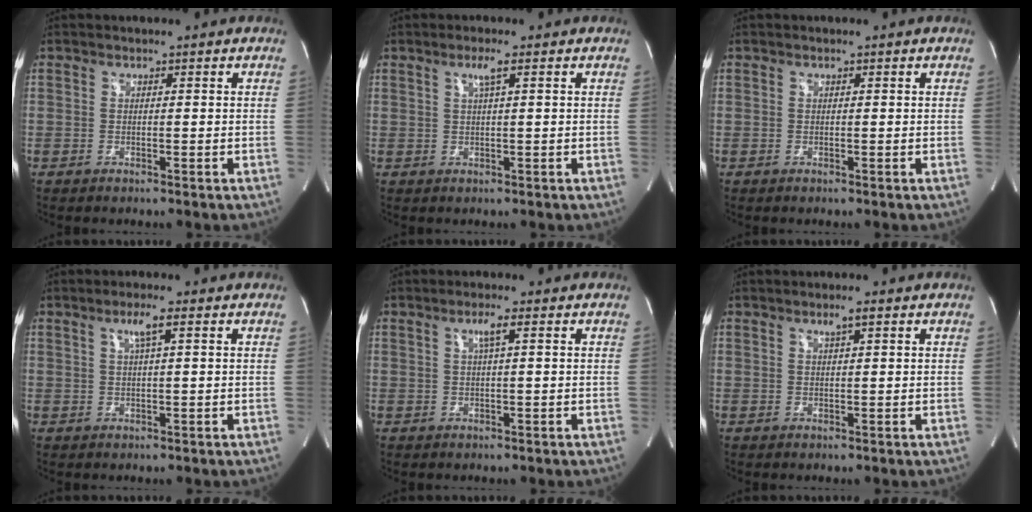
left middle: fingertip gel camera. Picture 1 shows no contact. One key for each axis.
{"total": 2.1, "fx": 1.0, "fy": -0.2, "fz": 1.9, "tx": -0.038, "ty": 0.000, "tz": 0.018}
{"total": 0.0}
{"total": 2.9, "fx": 1.2, "fy": -0.1, "fz": 2.6, "tx": -0.052, "ty": 0.002, "tz": 0.022}
{"total": 2.2, "fx": 0.8, "fy": -0.2, "fz": 2.1, "tx": -0.040, "ty": 0.001, "tz": 0.015}
{"total": 1.6, "fx": 0.9, "fy": 0.1, "fz": 1.4, "tx": -0.026, "ty": 0.002, "tz": 0.016}